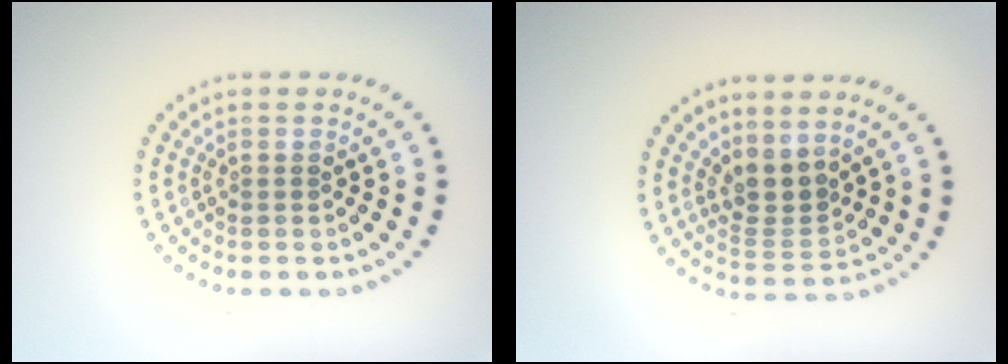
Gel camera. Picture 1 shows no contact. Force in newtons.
{"total": 2.8, "press": 2.1, "slide": 1.8}